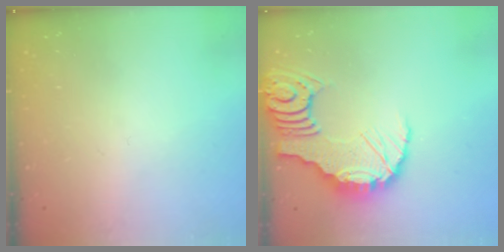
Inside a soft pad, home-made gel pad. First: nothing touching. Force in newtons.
{"total": 12.4, "press": 12.4, "slide": 0.8}